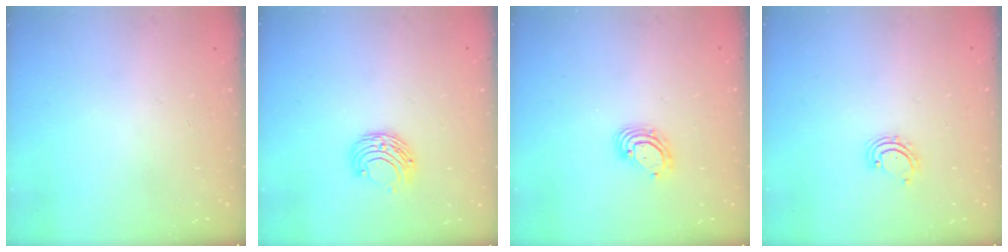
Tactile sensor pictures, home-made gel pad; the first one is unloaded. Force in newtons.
{"total": 7.5, "press": 7.5, "slide": 0.7}
{"total": 5.6, "press": 5.6, "slide": 0.7}
{"total": 2.9, "press": 2.9, "slide": 0.4}